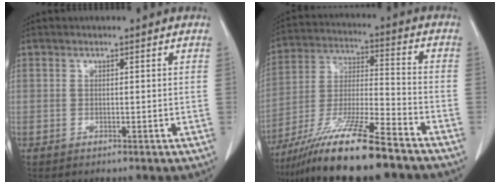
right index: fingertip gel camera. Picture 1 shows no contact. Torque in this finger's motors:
{"motor_torque": [1.09, -1.05, 0.39, 0.21]}